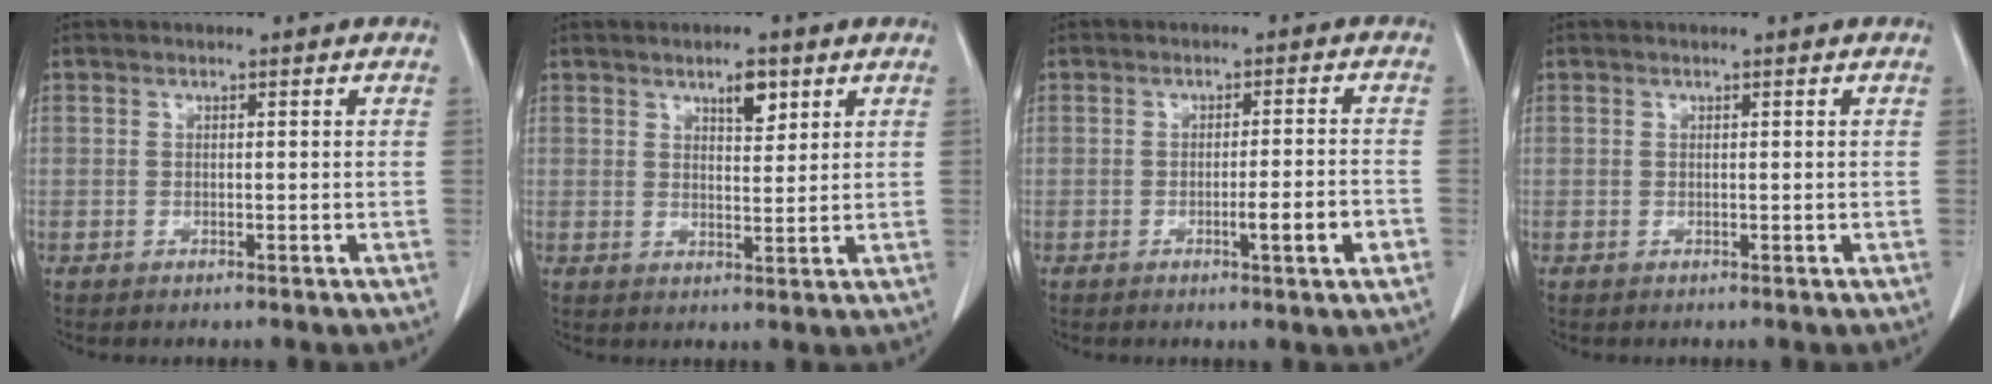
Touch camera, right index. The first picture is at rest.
{"total": 3.8, "force": [2.3, 1.3, 2.7], "torque": [-0.041, -0.003, 0.037]}
{"total": 4.9, "force": [-1.9, -0.1, 4.6], "torque": [-0.062, -0.005, -0.027]}
{"total": 0.0}